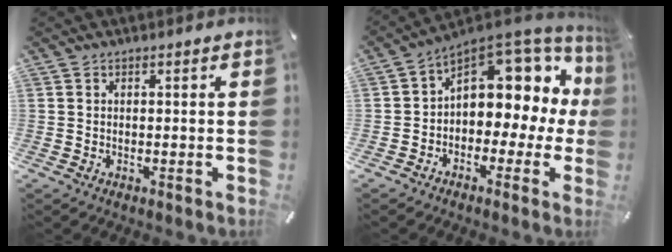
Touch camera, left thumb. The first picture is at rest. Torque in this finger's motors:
{"motor_torque": [1.67, 3.34, 0.57, 0.07, 0.18]}